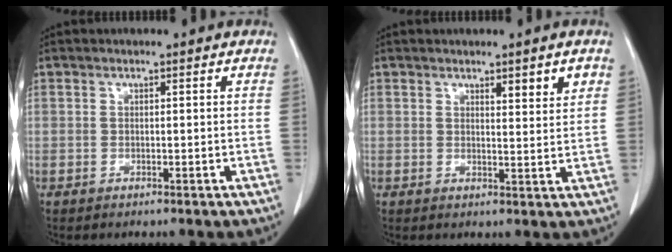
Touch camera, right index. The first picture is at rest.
{"total": 3.6, "force": [2.2, 0.6, 2.8], "torque": [-0.040, -0.006, 0.032]}